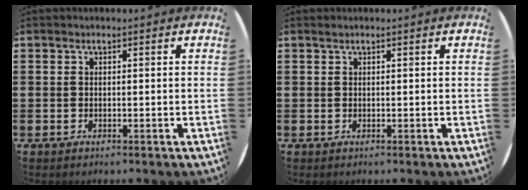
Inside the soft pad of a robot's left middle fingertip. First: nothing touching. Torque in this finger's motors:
{"motor_torque": [0.22, -0.12, -0.05, -0.01]}